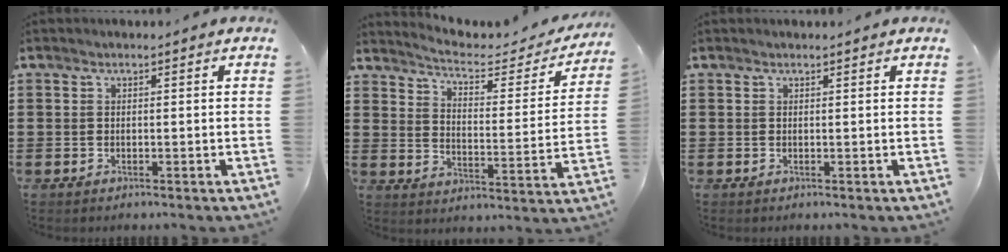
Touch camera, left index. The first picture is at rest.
{"total": 4.3, "force": [3.8, 0.6, 1.9], "torque": [-0.059, -0.025, 0.055]}
{"total": 0.0}